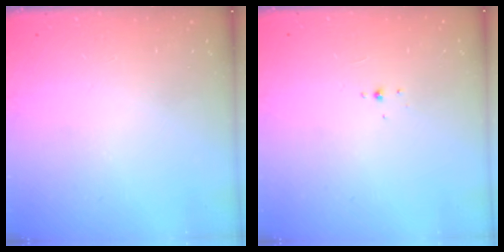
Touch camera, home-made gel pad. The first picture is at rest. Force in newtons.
{"total": 2.0, "press": 1.9, "slide": 0.8}